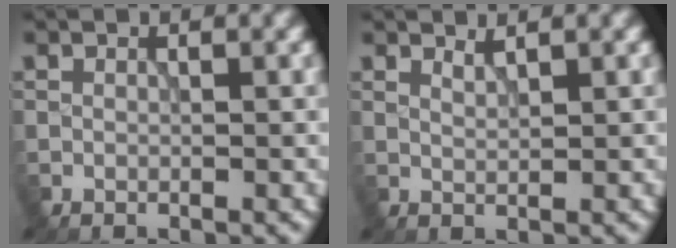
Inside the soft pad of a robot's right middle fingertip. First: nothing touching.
{"total": 0.9, "force": [0.8, 0.0, 0.3], "torque": [-0.007, -0.003, 0.017]}